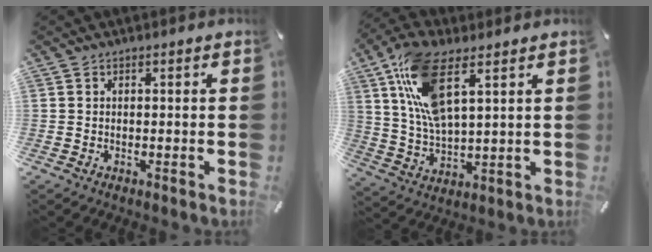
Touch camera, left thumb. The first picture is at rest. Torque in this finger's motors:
{"motor_torque": [2.42, 2.59, 1.39, -1.38, 0.67]}